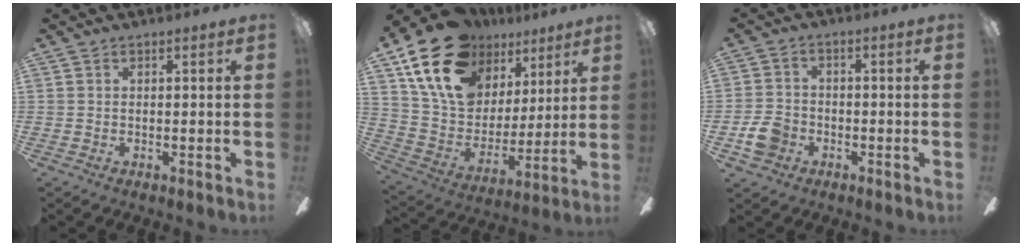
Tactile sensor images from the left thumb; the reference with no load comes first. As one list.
[{"total": 21.5, "force": [13.8, 13.1, 10.0], "torque": [-0.188, -0.064, 0.259]}, {"total": 6.3, "force": [-2.4, 4.9, 3.1], "torque": [-0.067, 0.011, -0.048]}]